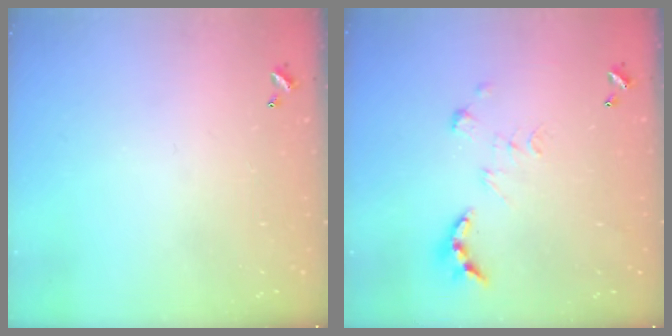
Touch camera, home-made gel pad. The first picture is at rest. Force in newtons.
{"total": 2.9, "press": 2.7, "slide": 1.3}